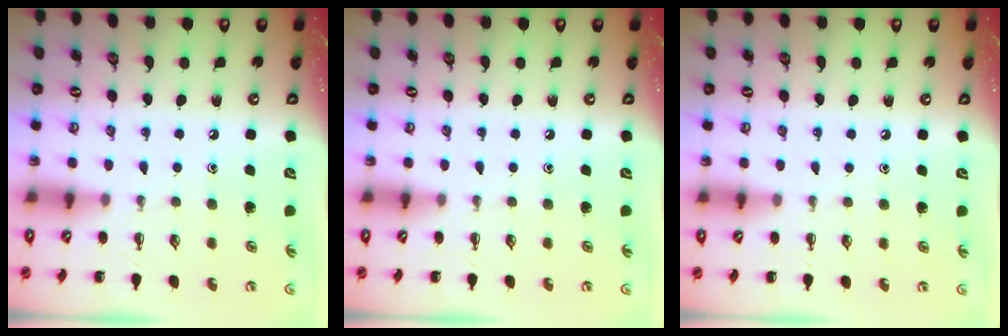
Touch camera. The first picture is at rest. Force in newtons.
{"total": 0.0}
{"total": 3.6, "press": 3.4, "slide": 1.3}